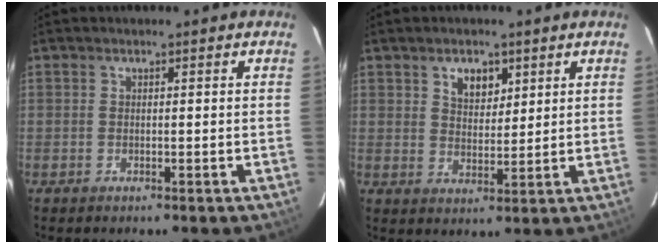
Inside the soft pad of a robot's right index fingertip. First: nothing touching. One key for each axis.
{"total": 5.2, "fx": 2.8, "fy": 3.4, "fz": 2.9, "tx": -0.042, "ty": 0.004, "tz": 0.050}